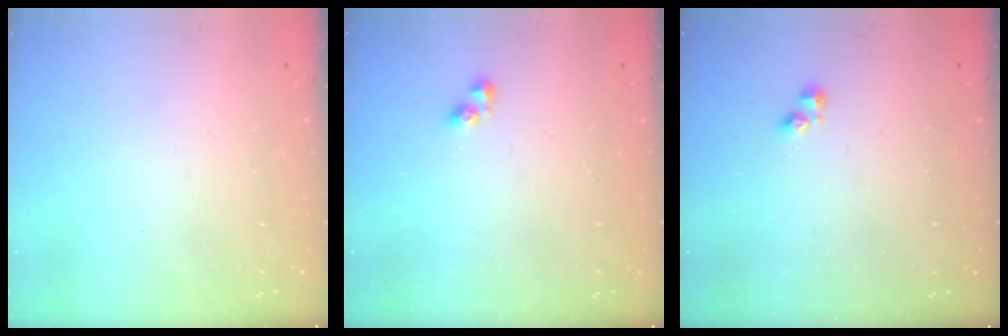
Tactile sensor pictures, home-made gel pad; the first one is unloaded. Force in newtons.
{"total": 3.9, "press": 3.9, "slide": 0.7}
{"total": 2.3, "press": 2.2, "slide": 0.3}